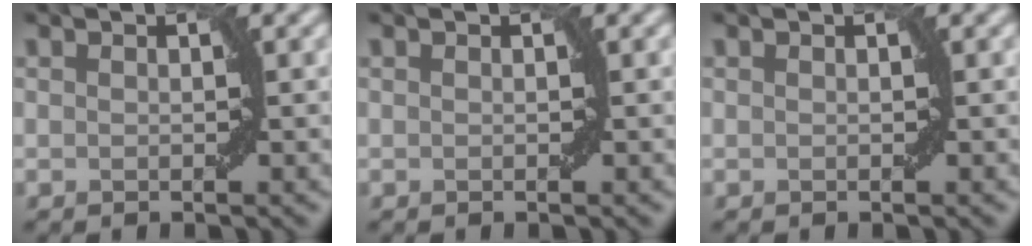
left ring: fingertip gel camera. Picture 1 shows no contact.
{"total": 0.0}
{"total": 0.0}